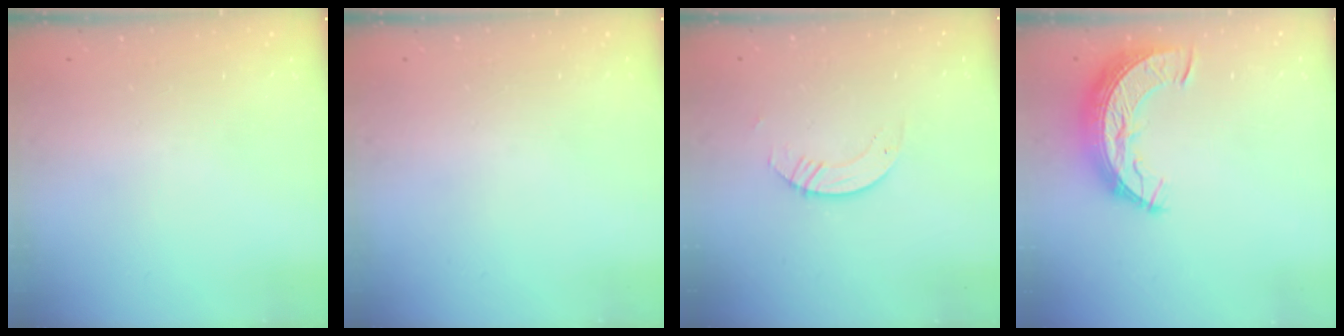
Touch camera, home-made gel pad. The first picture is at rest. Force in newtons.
{"total": 0.0}
{"total": 2.6, "press": 2.6, "slide": 0.2}
{"total": 10.0, "press": 10.0, "slide": 0.7}